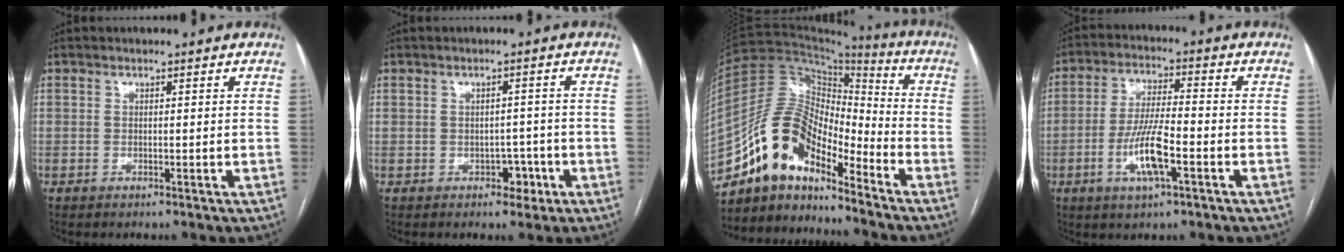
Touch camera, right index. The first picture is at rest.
{"total": 3.0, "force": [-1.2, 2.4, 1.3], "torque": [-0.010, 0.014, -0.008]}
{"total": 14.2, "force": [-10.9, 5.3, 7.3], "torque": [-0.135, 0.049, -0.200]}
{"total": 9.0, "force": [-3.2, 1.6, 8.3], "torque": [-0.165, -0.002, -0.059]}